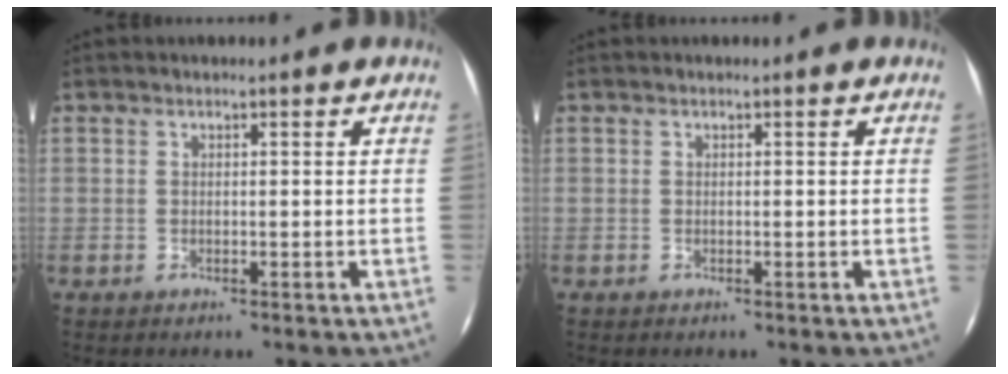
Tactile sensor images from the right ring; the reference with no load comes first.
{"total": 0.0}